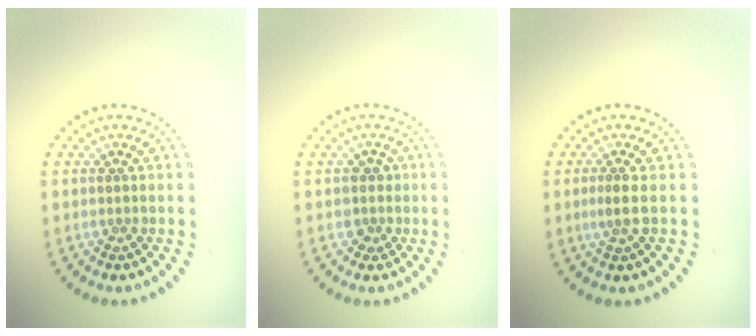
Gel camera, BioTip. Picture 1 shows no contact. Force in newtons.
{"total": 1.5, "press": 1.3, "slide": 0.8}
{"total": 1.6, "press": 1.2, "slide": 1.1}